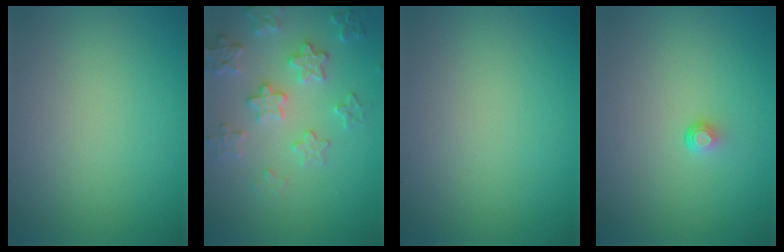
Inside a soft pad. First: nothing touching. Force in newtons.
{"total": 3.8, "press": 3.7, "slide": 0.7}
{"total": 0.0}
{"total": 0.9, "press": 0.5, "slide": 0.7}